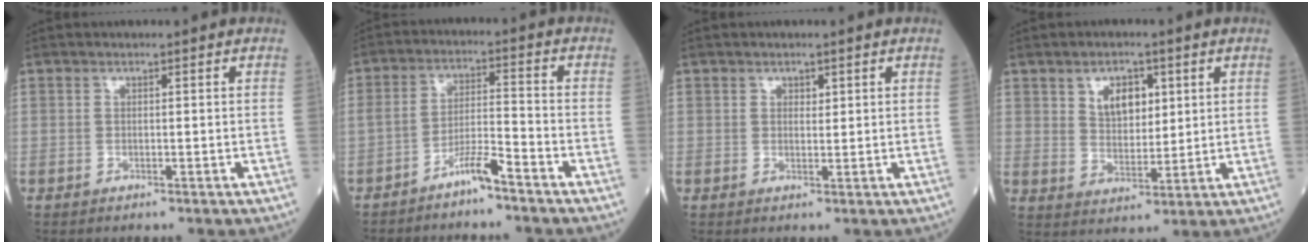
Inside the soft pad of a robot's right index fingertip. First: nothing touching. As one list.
[{"total": 5.2, "force": [-4.0, 0.1, 3.3], "torque": [-0.063, 0.003, -0.077]}, {"total": 1.2, "force": [0.7, 0.7, 0.6], "torque": [-0.005, -0.004, 0.010]}, {"total": 5.9, "force": [2.5, 3.4, 4.2], "torque": [-0.071, 0.003, 0.048]}]